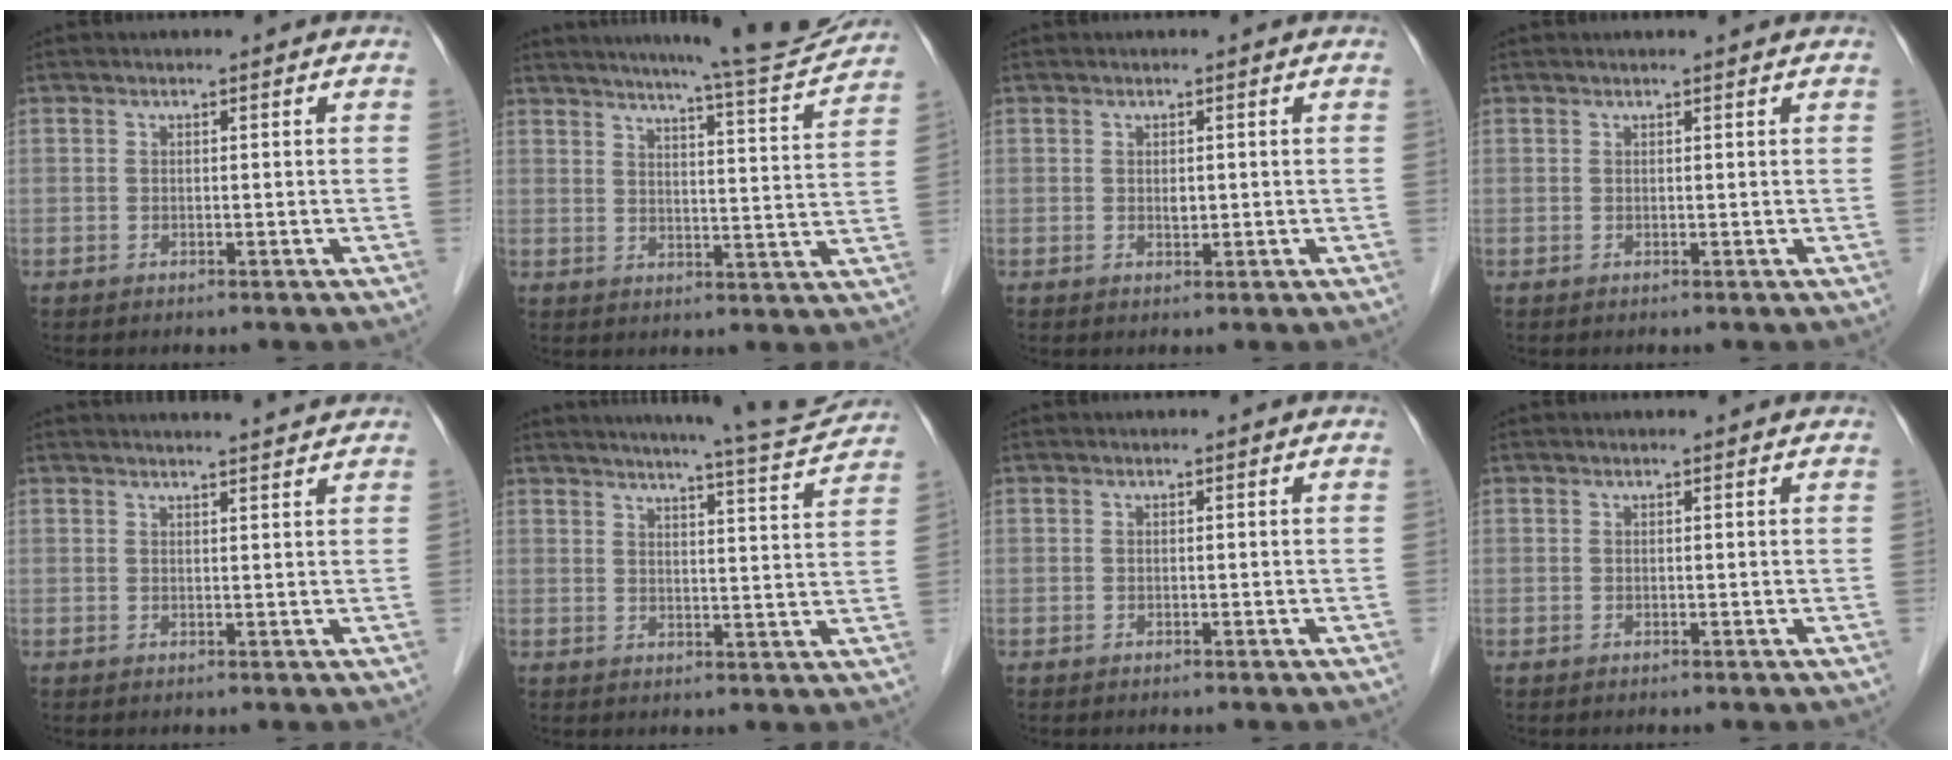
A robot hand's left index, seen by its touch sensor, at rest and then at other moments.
{"total": 14.8, "force": [13.7, -0.4, 5.6], "torque": [-0.085, -0.028, 0.176]}
{"total": 0.9, "force": [0.2, 0.5, 0.7], "torque": [-0.012, -0.001, 0.004]}
{"total": 1.4, "force": [1.3, -0.1, 0.3], "torque": [-0.009, 0.005, 0.018]}
{"total": 6.5, "force": [6.2, -0.2, 1.8], "torque": [-0.025, 0.015, 0.070]}
{"total": 12.7, "force": [12.0, -0.6, 4.3], "torque": [-0.064, -0.023, 0.147]}
{"total": 0.0}
{"total": 1.0, "force": [1.0, 0.1, 0.2], "torque": [-0.012, 0.007, 0.012]}